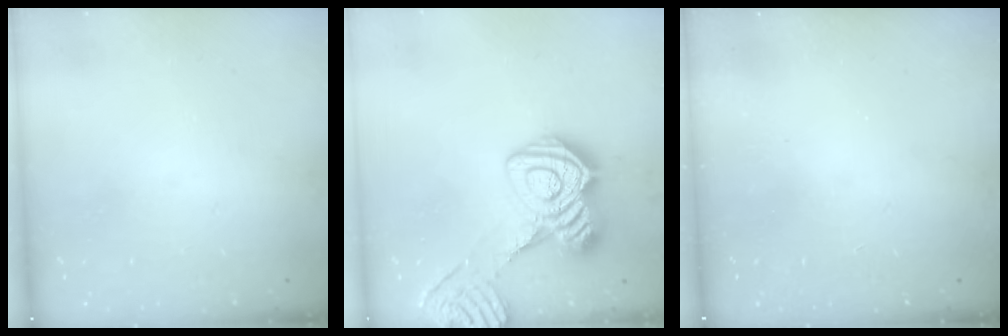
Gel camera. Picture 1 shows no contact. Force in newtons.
{"total": 16.9, "press": 16.8, "slide": 1.2}
{"total": 2.3, "press": 2.2, "slide": 0.7}